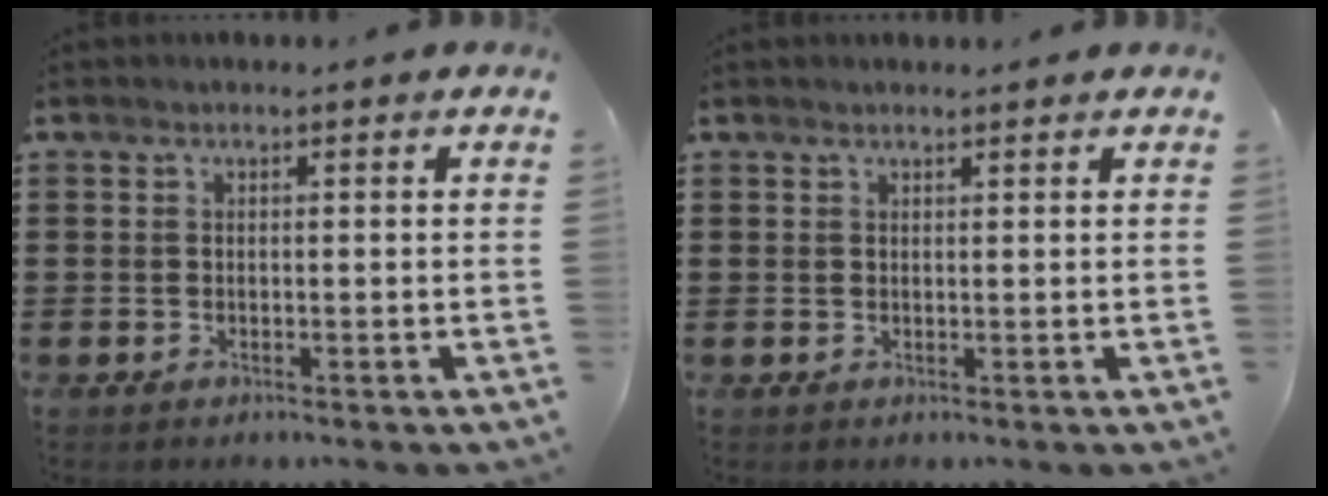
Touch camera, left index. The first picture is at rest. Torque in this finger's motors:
{"motor_torque": [1.08, -1.06, 0.12, 0.01]}